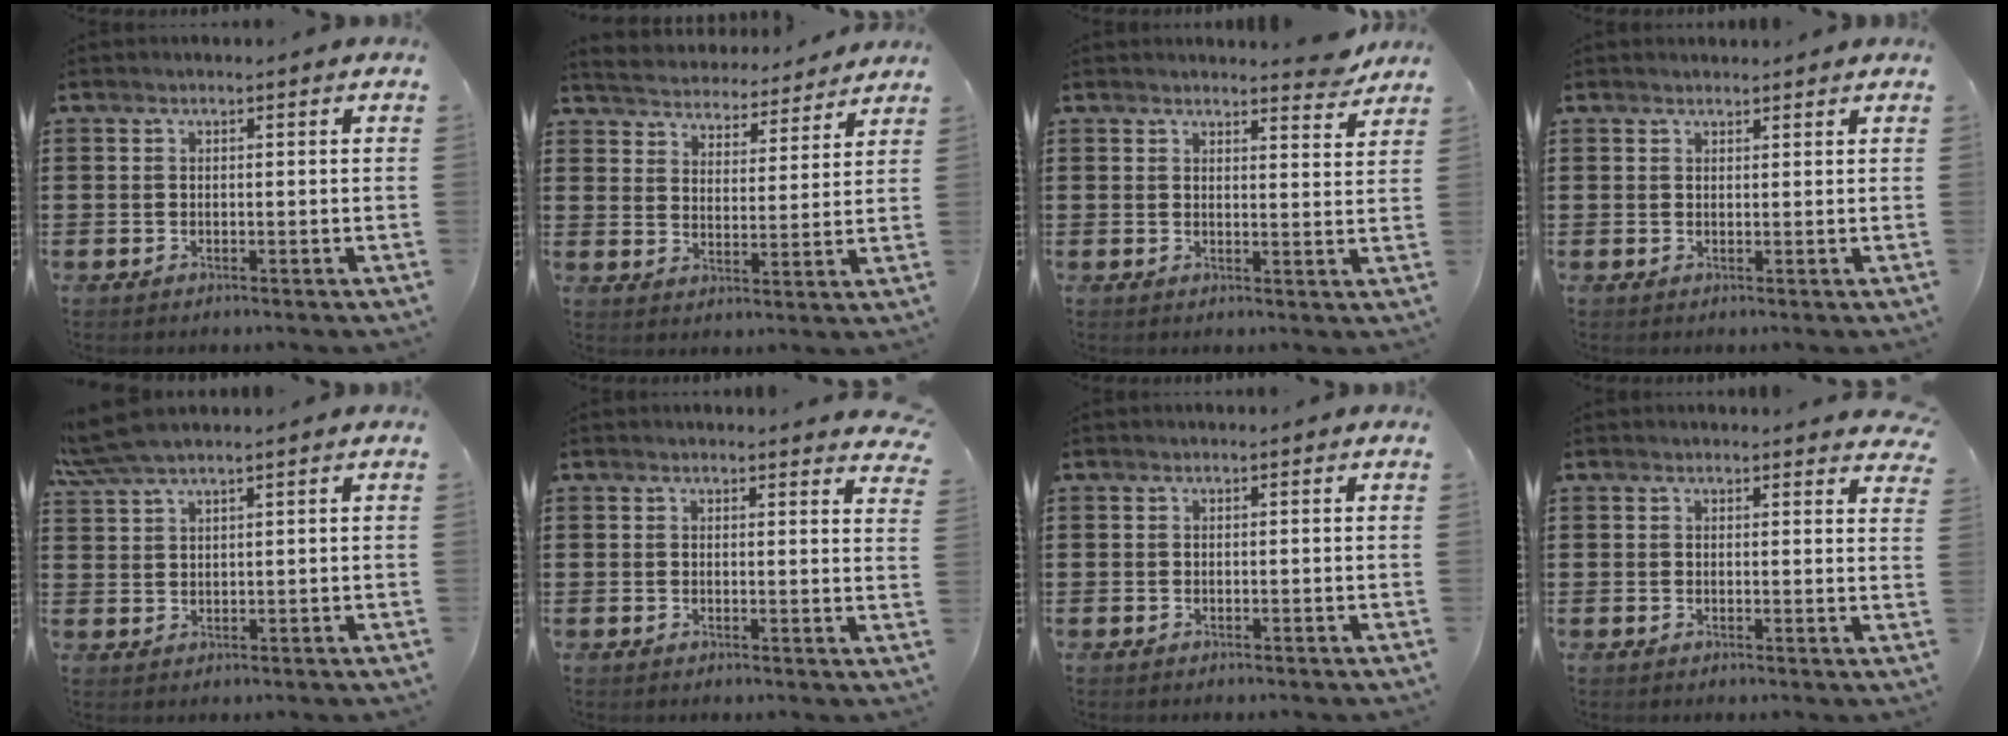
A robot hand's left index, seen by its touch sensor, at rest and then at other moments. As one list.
[{"total": 4.3, "force": [4.3, 0.0, -0.5], "torque": [-0.019, -0.036, 0.072]}, {"total": 3.7, "force": [3.6, 0.1, 1.0], "torque": [-0.013, -0.015, 0.064]}, {"total": 1.0, "force": [1.0, 0.2, 0.0], "torque": [-0.002, 0.001, 0.020]}, {"total": 4.4, "force": [3.6, 0.5, 2.5], "torque": [-0.058, 0.000, 0.067]}, {"total": 2.0, "force": [2.0, 0.1, 0.3], "torque": [-0.004, -0.006, 0.037]}, {"total": 0.0}, {"total": 1.8, "force": [1.7, 0.2, 0.3], "torque": [-0.002, -0.004, 0.033]}]